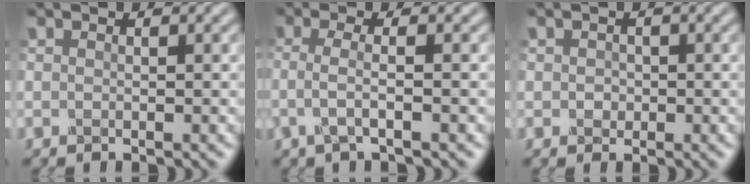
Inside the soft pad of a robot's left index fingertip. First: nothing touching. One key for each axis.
{"total": 1.7, "fx": -0.6, "fy": 0.1, "fz": 1.6, "tx": -0.042, "ty": 0.002, "tz": -0.021}
{"total": 0.7, "fx": 0.0, "fy": 0.6, "fz": -0.4, "tx": -0.002, "ty": -0.003, "tz": -0.001}